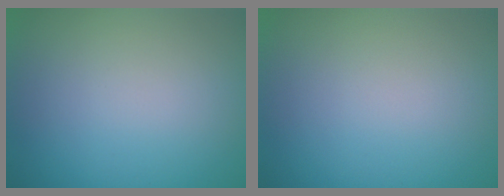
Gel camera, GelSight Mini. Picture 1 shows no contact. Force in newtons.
{"total": 0.0}